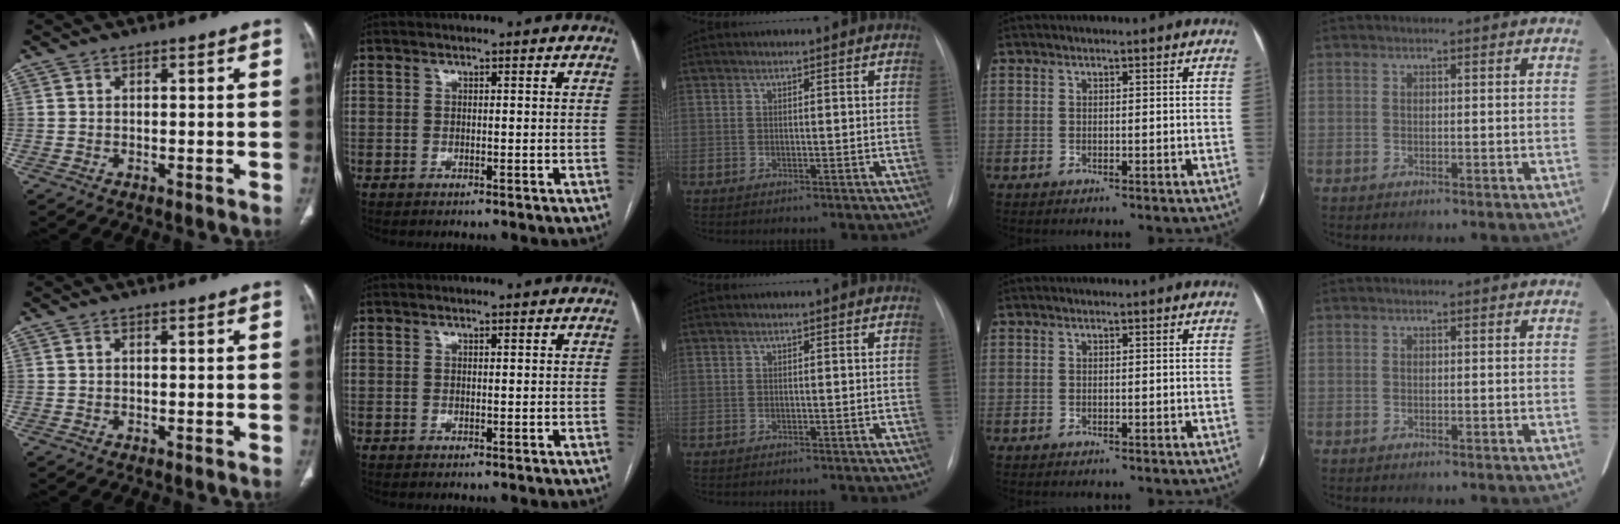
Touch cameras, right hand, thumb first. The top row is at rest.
{}